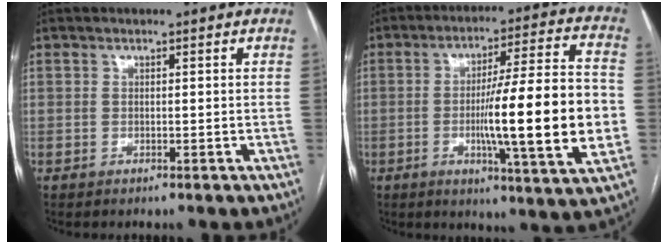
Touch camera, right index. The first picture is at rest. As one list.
[{"total": 19.1, "force": [-2.7, 0.5, 18.9], "torque": [-0.278, 0.000, -0.042]}]